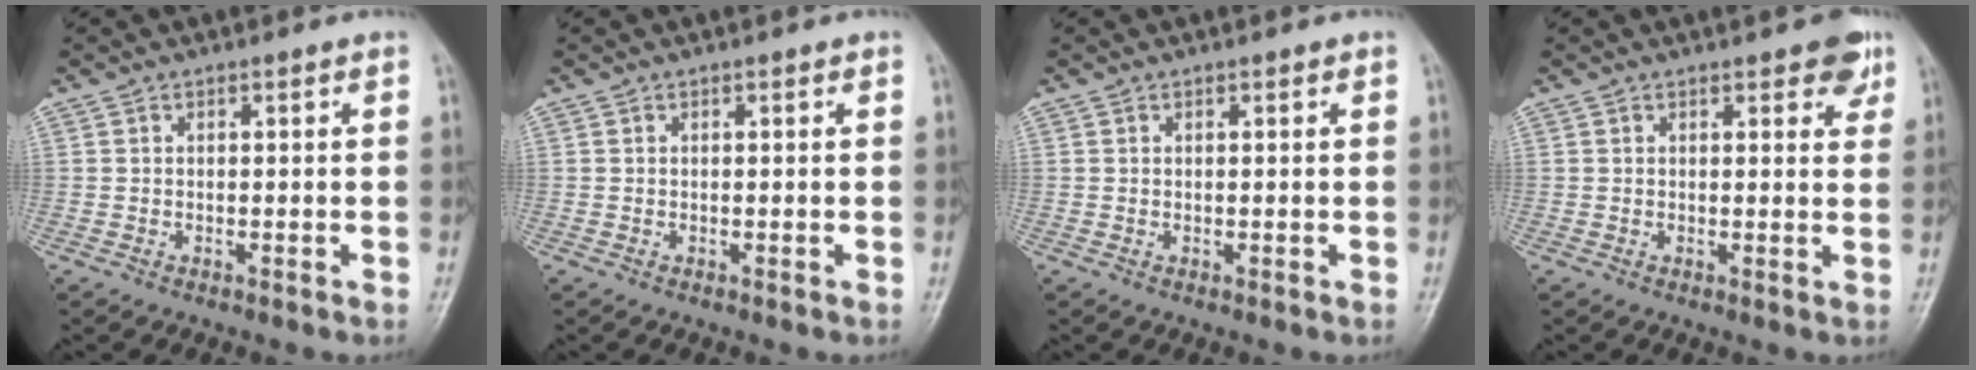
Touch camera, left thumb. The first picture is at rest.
{"total": 0.0}
{"total": 0.0}
{"total": 4.3, "force": [2.6, 1.9, 2.8], "torque": [-0.012, -0.009, 0.026]}